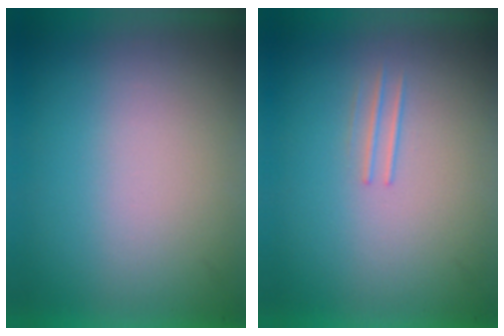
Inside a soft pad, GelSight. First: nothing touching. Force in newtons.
{"total": 1.2}